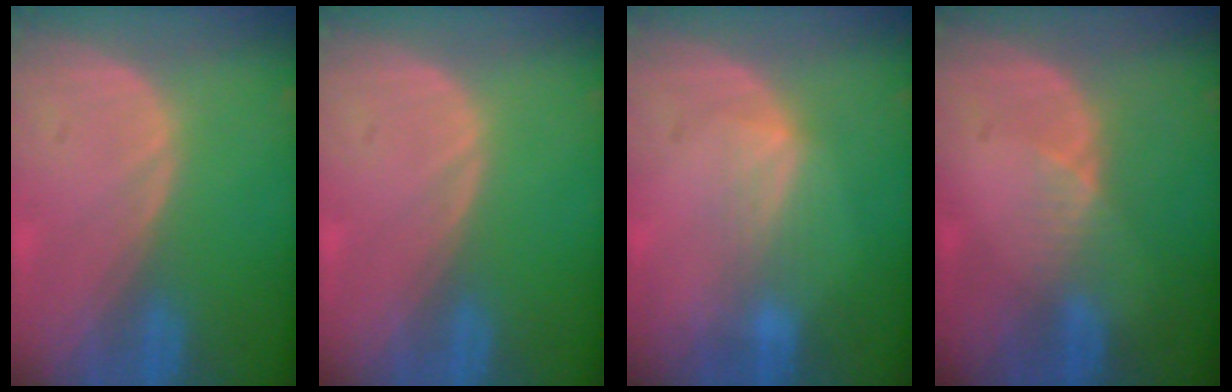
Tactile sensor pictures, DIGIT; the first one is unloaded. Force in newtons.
{"total": 0.0}
{"total": 2.7, "press": 2.7, "slide": 0.4}
{"total": 2.3, "press": 1.8, "slide": 1.4}